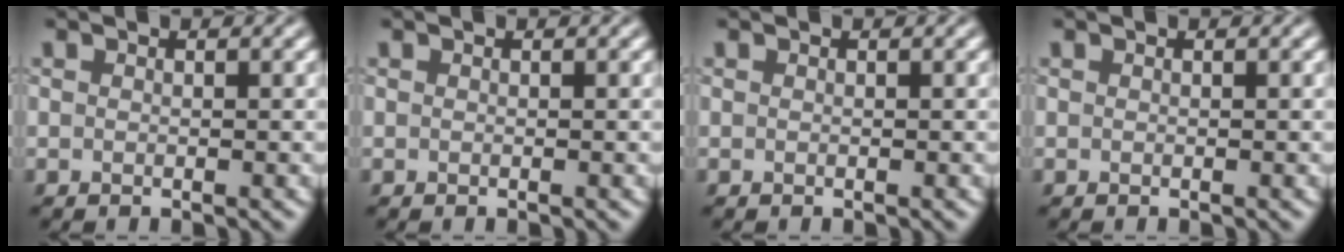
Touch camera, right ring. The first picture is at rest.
{"total": 0.0}
{"total": 0.0}
{"total": 0.0}